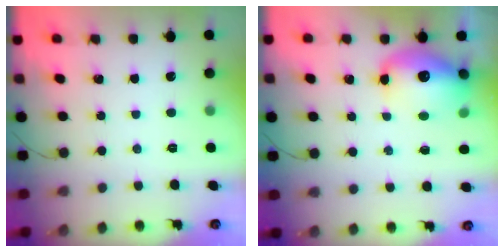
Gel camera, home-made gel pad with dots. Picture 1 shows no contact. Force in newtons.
{"total": 13.6, "press": 13.2, "slide": 3.2}